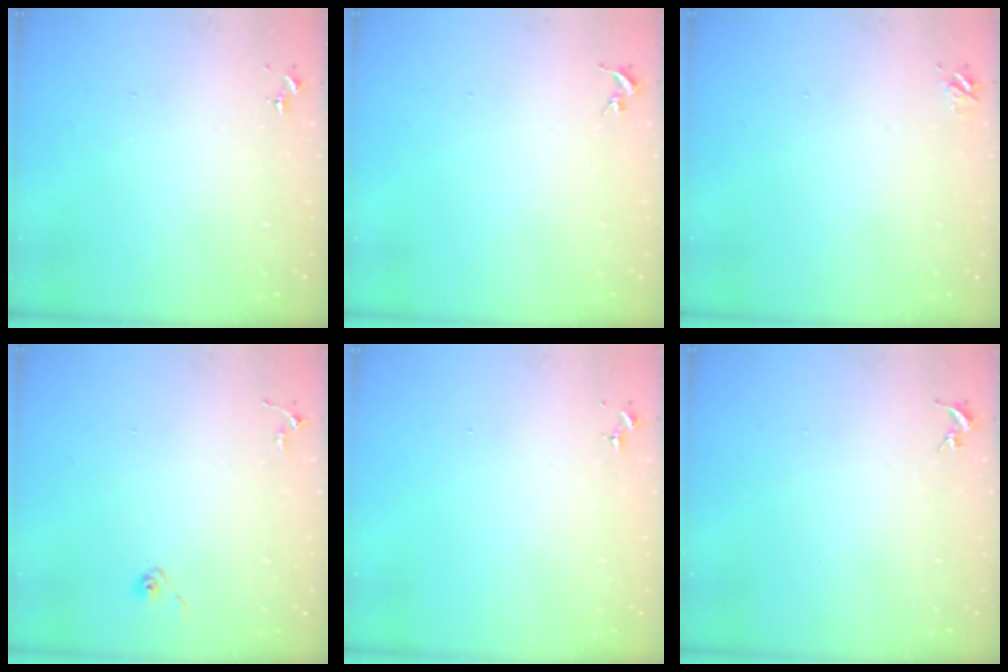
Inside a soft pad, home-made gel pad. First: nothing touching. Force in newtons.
{"total": 0.0}
{"total": 3.7, "press": 3.6, "slide": 0.5}
{"total": 4.8, "press": 4.8, "slide": 0.4}
{"total": 0.0}
{"total": 0.0}